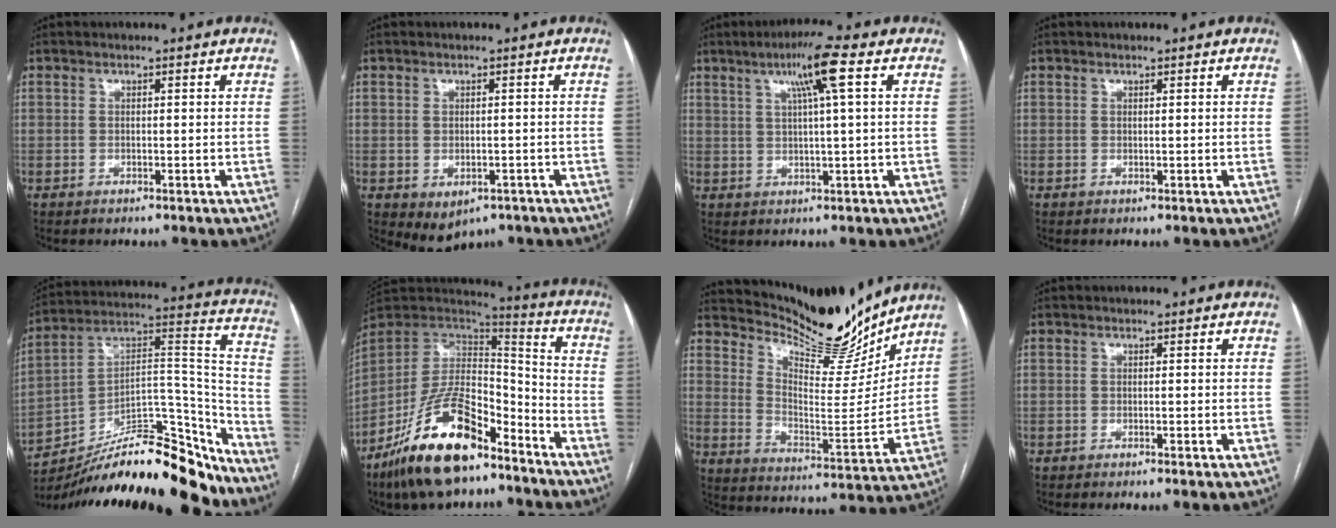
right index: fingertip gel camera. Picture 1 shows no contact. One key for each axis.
{"total": 4.4, "fx": -2.4, "fy": 3.0, "fz": 2.2, "tx": -0.029, "ty": -0.003, "tz": -0.022}
{"total": 7.1, "fx": 2.9, "fy": -0.7, "fz": 6.4, "tx": -0.111, "ty": 0.009, "tz": 0.048}
{"total": 0.0}
{"total": 27.2, "fx": -23.3, "fy": 6.5, "fz": 12.5, "tx": -0.177, "ty": 0.041, "tz": -0.360}
{"total": 20.9, "fx": -13.5, "fy": 7.7, "fz": 13.9, "tx": -0.273, "ty": 0.001, "tz": -0.239}
{"total": 14.6, "fx": 14.1, "fy": 1.8, "fz": 3.1, "tx": -0.062, "ty": -0.046, "tz": 0.217}
{"total": 1.0, "fx": -0.8, "fy": -0.3, "fz": 0.6, "tx": -0.007, "ty": 0.003, "tz": -0.013}